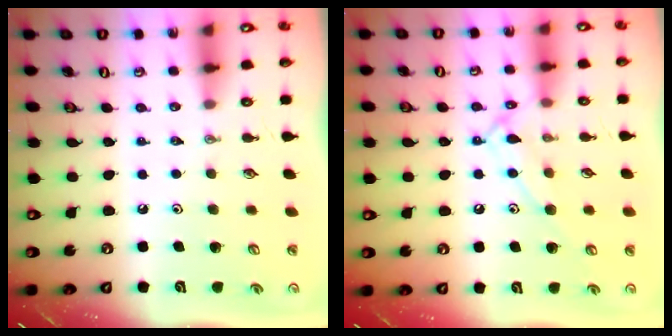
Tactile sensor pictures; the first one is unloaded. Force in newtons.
{"total": 11.6, "press": 11.6, "slide": 0.8}